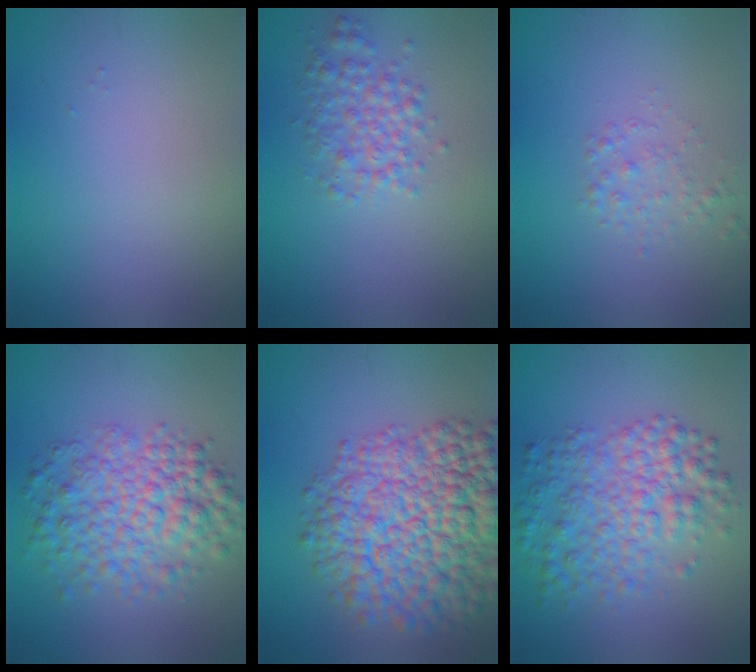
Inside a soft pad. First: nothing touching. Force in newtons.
{"total": 3.0, "press": 3.0, "slide": 0.0}
{"total": 1.4, "press": 1.4, "slide": 0.1}
{"total": 6.5, "press": 6.5, "slide": 0.2}
{"total": 12.8, "press": 12.8, "slide": 0.5}
{"total": 5.9, "press": 5.9, "slide": 0.1}